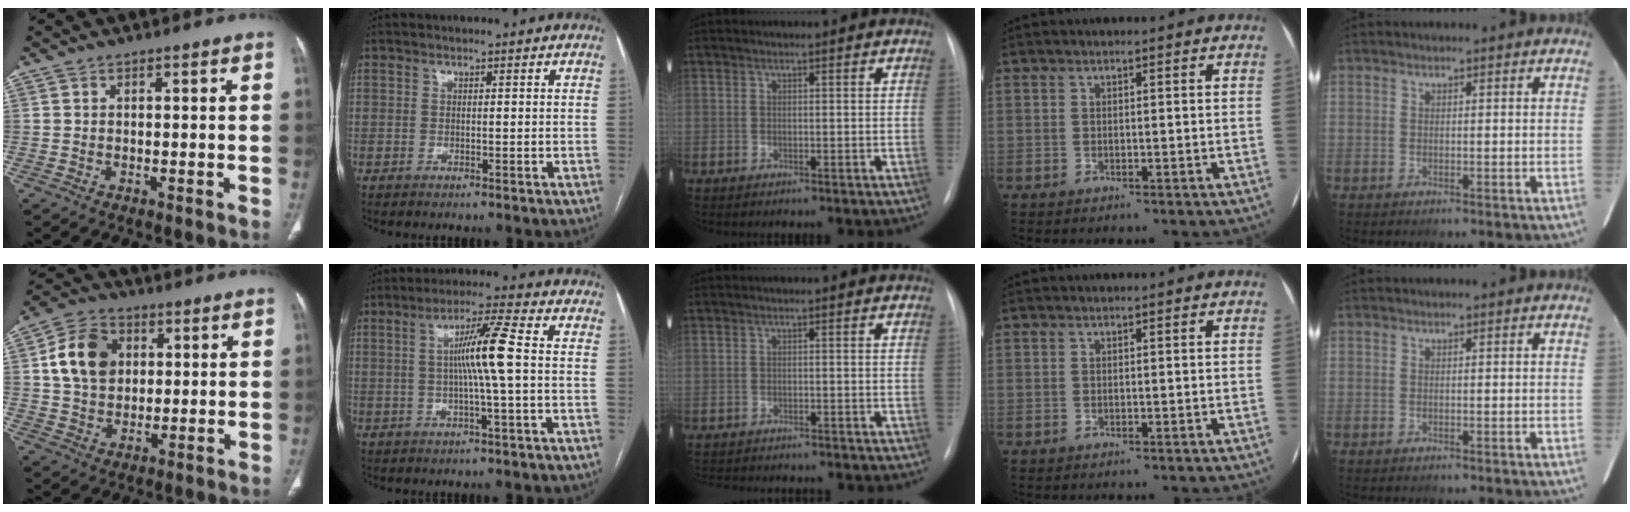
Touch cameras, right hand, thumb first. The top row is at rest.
{"thumb": {"total": 11.4, "force": [2.6, 8.8, 6.9], "torque": [-0.106, 0.005, 0.044]}, "index": {"total": 7.7, "force": [0.3, -0.9, 7.7], "torque": [-0.137, 0.006, 0.004]}, "middle": {"total": 7.7, "force": [-7.1, 1.8, 2.4], "torque": [-0.033, -0.005, -0.092]}}